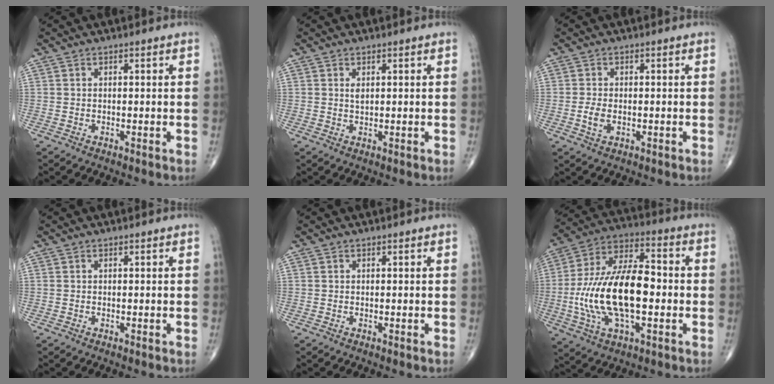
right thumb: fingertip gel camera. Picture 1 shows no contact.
{"total": 1.1, "force": [0.5, 0.5, 0.9], "torque": [-0.013, -0.003, 0.009]}
{"total": 2.9, "force": [-0.6, 1.7, 2.3], "torque": [-0.051, -0.002, -0.011]}
{"total": 0.0}
{"total": 0.0}
{"total": 21.4, "force": [-2.4, 10.1, 18.8], "torque": [-0.360, 0.027, -0.042]}